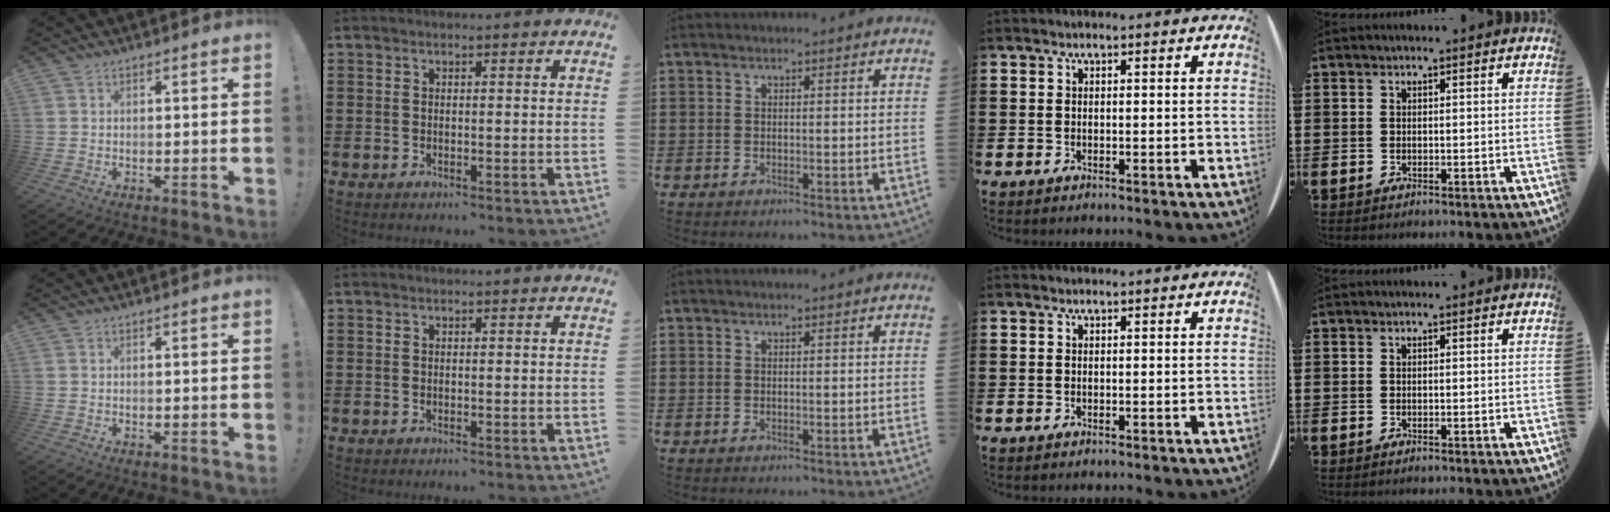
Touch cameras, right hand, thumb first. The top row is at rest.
{}